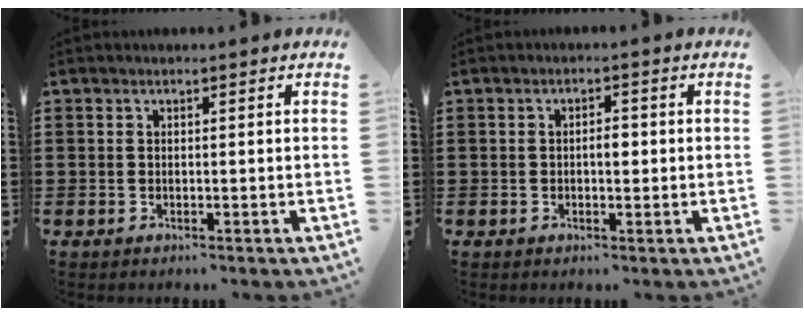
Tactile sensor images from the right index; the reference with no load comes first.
{"total": 2.2, "force": [-0.2, 1.0, 1.9], "torque": [-0.036, 0.004, -0.005]}